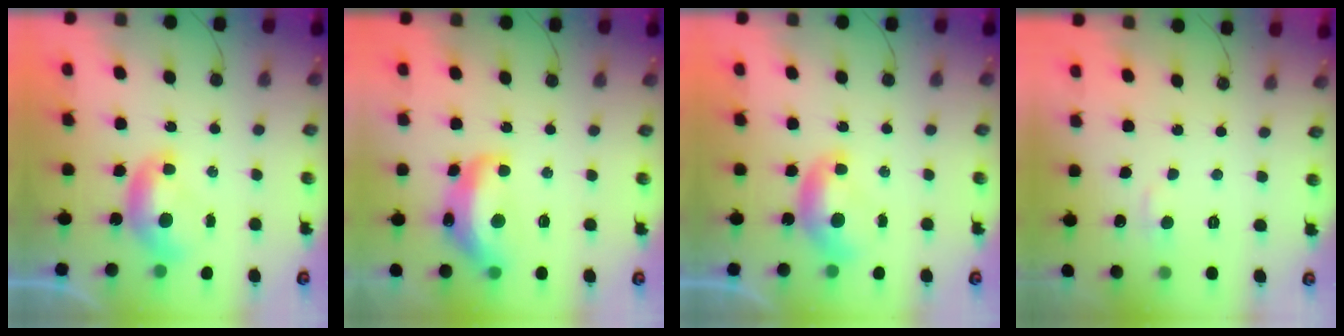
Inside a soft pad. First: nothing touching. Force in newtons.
{"total": 6.6, "press": 6.5, "slide": 1.0}
{"total": 0.0}
{"total": 1.8, "press": 1.7, "slide": 0.6}